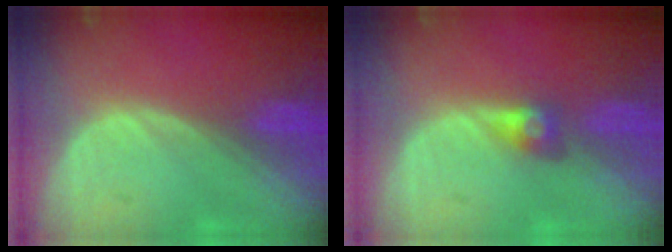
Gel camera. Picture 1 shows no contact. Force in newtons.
{"total": 2.8, "press": 2.4, "slide": 1.5}